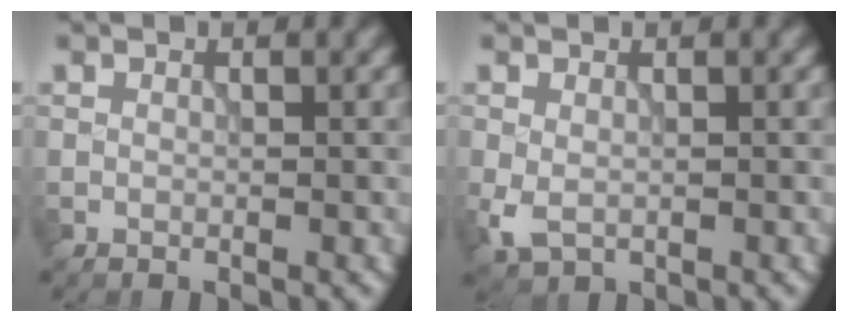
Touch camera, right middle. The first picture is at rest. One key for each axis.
{"total": 2.1, "fx": -0.5, "fy": 1.3, "fz": 1.5, "tx": -0.039, "ty": -0.008, "tz": -0.008}